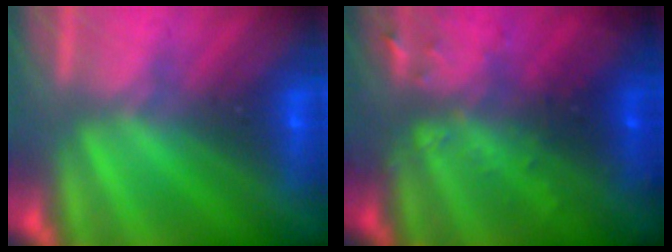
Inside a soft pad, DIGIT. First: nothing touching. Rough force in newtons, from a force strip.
{"total": 3.1}